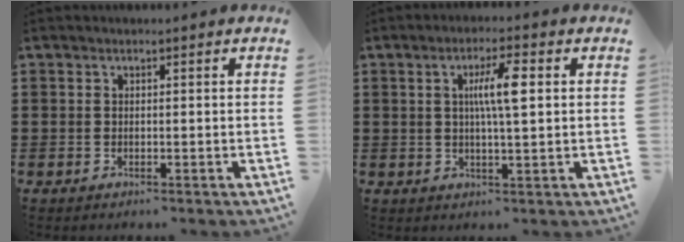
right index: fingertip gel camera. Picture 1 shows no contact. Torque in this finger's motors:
{"motor_torque": [0.40, -0.13, 0.51, 0.12]}